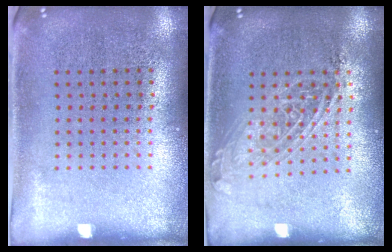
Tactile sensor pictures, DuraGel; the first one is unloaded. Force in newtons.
{"total": 1.6, "press": 1.3, "slide": 0.9}